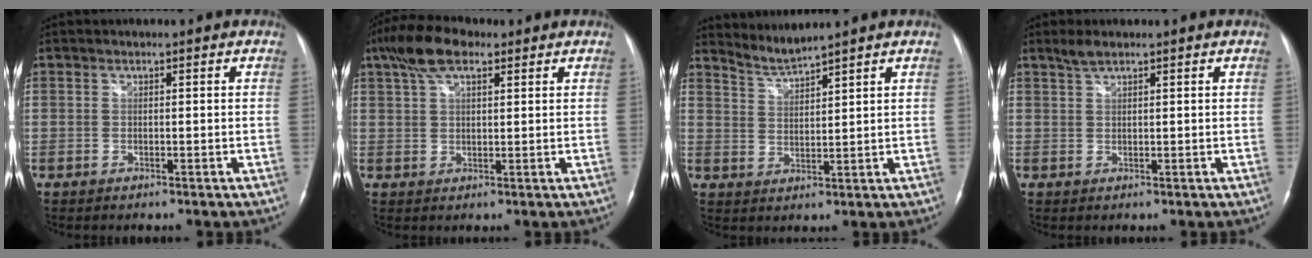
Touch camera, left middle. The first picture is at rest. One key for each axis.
{"total": 7.5, "fx": 4.5, "fy": 3.0, "fz": 5.2, "tx": -0.106, "ty": 0.028, "tz": 0.081}
{"total": 3.7, "fx": 3.5, "fy": -1.3, "fz": -0.1, "tx": -0.006, "ty": -0.010, "tz": 0.077}
{"total": 1.9, "fx": 1.6, "fy": 0.4, "fz": 1.0, "tx": -0.025, "ty": 0.007, "tz": 0.035}